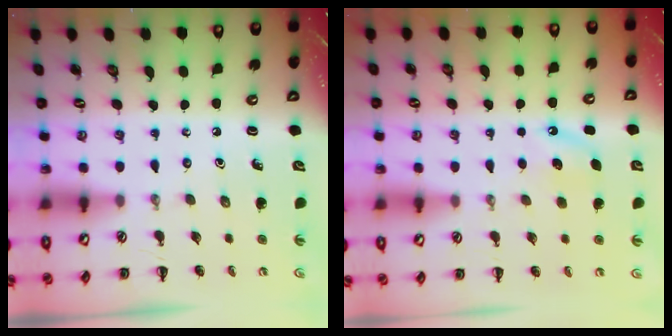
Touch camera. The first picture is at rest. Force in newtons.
{"total": 5.3, "press": 5.0, "slide": 1.5}